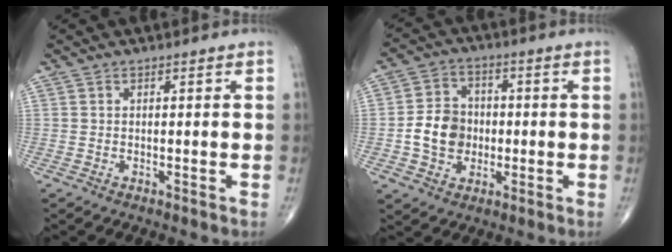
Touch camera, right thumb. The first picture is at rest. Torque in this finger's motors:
{"motor_torque": [1.16, 1.42, 0.45, -0.60, 0.02]}